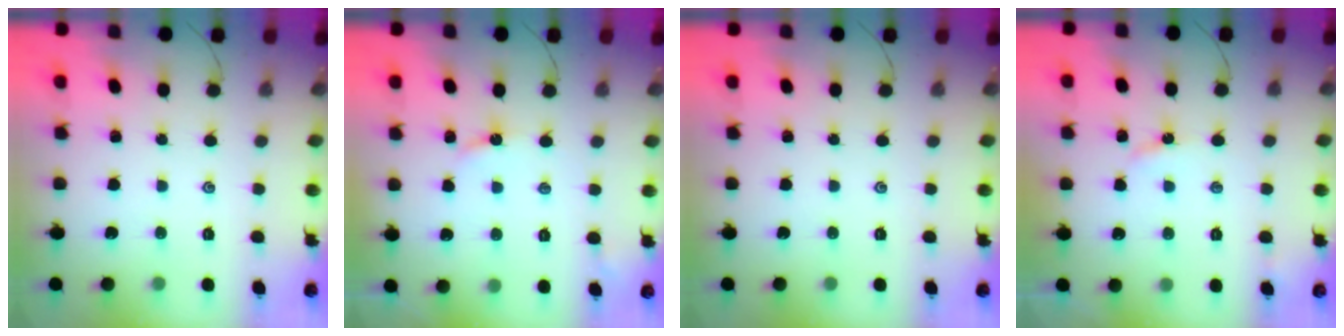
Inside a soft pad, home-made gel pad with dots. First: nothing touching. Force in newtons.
{"total": 3.4, "press": 3.4, "slide": 0.4}
{"total": 0.0}
{"total": 2.8, "press": 2.8, "slide": 0.5}